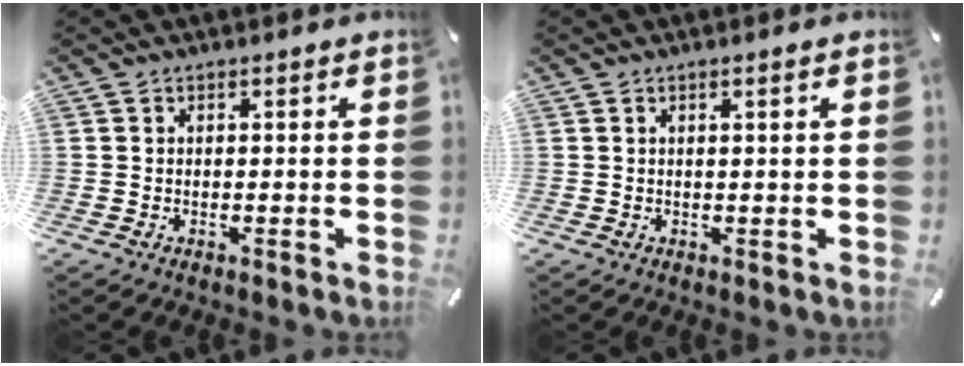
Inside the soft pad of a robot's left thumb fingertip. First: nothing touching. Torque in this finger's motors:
{"motor_torque": [-0.17, -0.40, 0.05, -0.01, -0.02]}